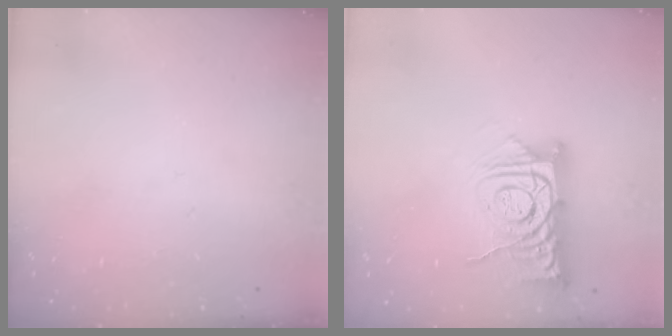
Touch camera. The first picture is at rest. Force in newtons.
{"total": 12.0, "press": 11.9, "slide": 1.2}